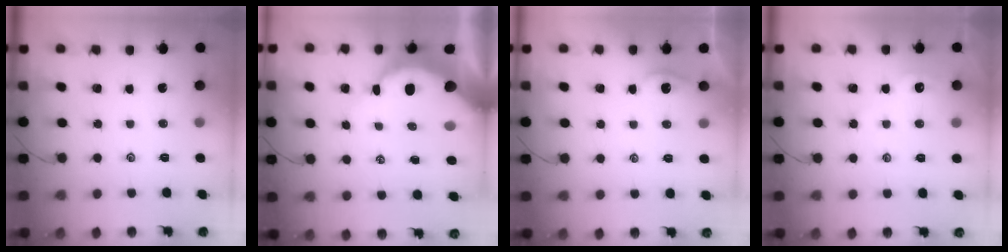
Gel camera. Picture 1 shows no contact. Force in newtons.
{"total": 10.1, "press": 10.0, "slide": 1.0}
{"total": 1.9, "press": 1.9, "slide": 0.2}
{"total": 2.9, "press": 2.9, "slide": 0.4}